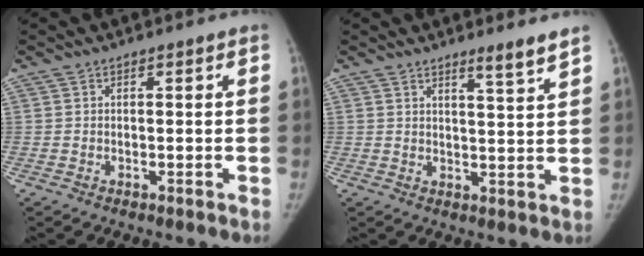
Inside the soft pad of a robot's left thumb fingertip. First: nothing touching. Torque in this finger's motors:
{"motor_torque": [0.42, -0.06, 0.12, -0.42, 0.16]}